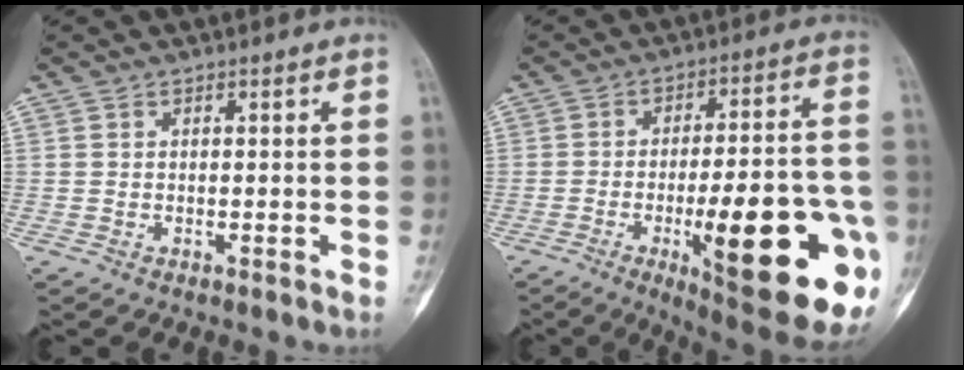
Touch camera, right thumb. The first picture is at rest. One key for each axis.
{"total": 25.6, "fx": -8.1, "fy": 7.3, "fz": 23.2, "tx": -0.263, "ty": 0.010, "tz": -0.092}